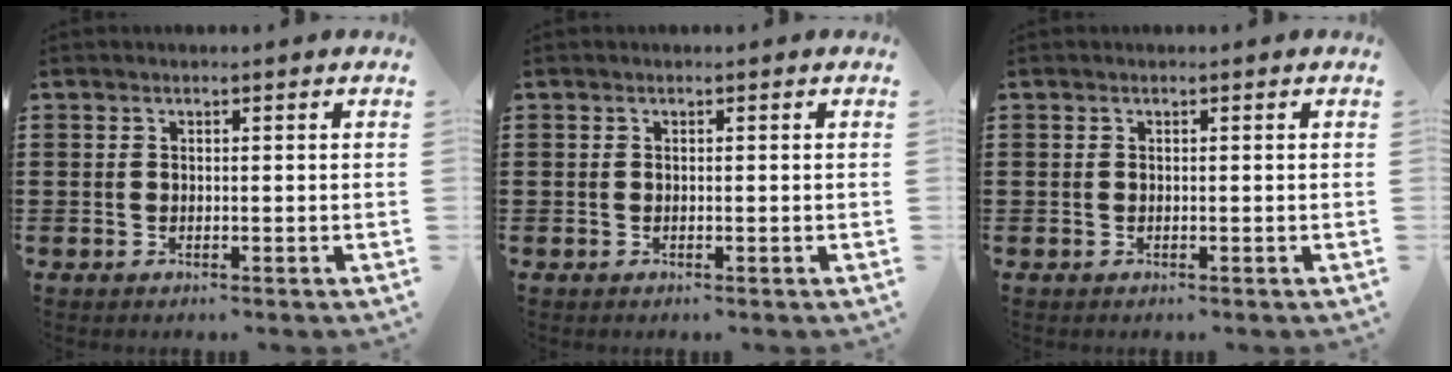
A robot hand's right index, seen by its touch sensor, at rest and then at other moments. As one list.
[{"total": 0.0}, {"total": 0.0}]